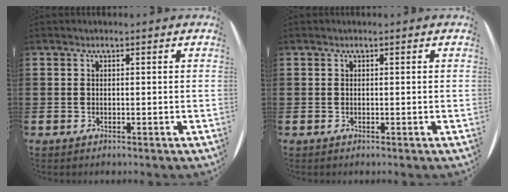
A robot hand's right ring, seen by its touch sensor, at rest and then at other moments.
{"total": 0.0}